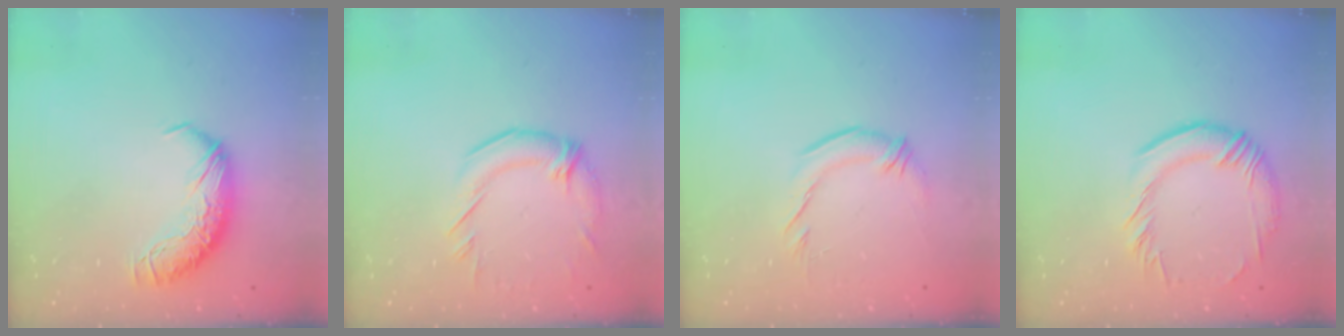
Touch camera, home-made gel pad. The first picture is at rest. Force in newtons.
{"total": 2.0, "press": 1.0, "slide": 1.7}
{"total": 1.9, "press": 1.0, "slide": 1.7}
{"total": 2.6, "press": 2.2, "slide": 1.5}